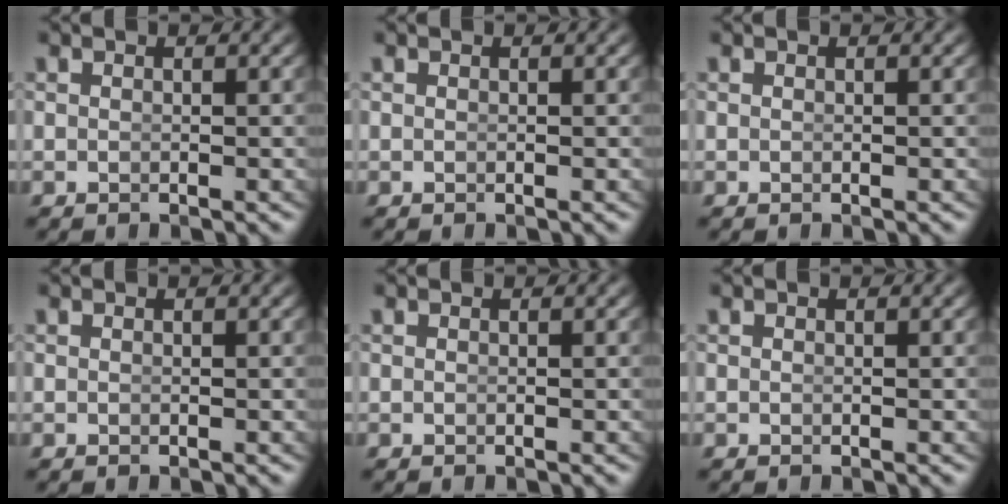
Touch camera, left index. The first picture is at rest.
{"total": 0.0}
{"total": 0.0}
{"total": 0.0}
{"total": 0.0}
{"total": 0.0}